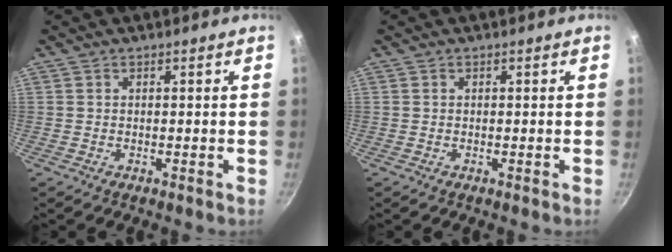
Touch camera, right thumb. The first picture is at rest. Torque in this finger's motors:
{"motor_torque": [-0.04, -0.05, 0.31, -0.13, 0.07]}